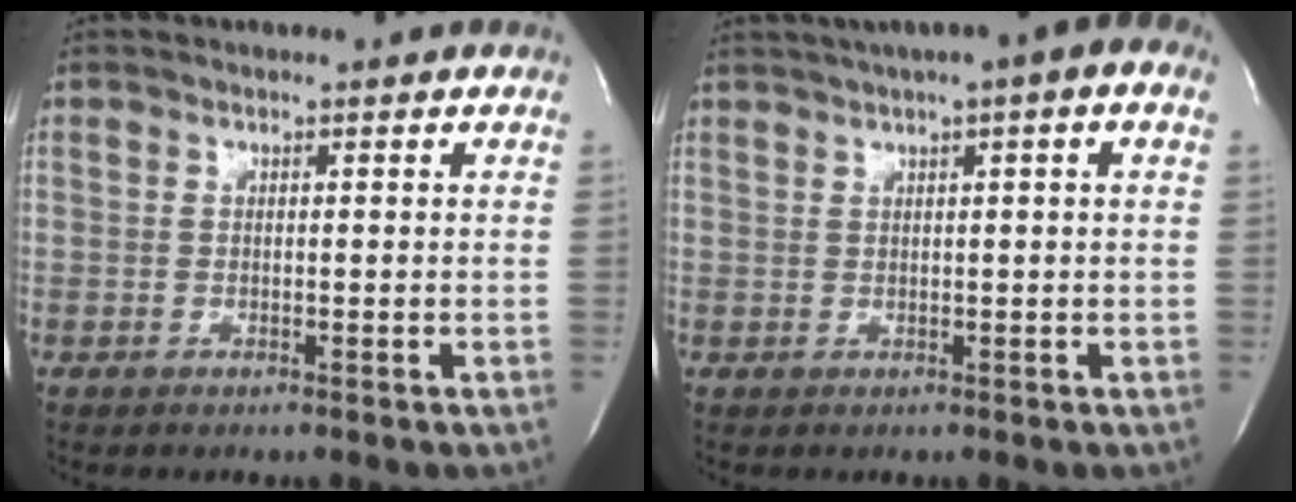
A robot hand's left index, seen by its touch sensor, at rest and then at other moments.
{"total": 8.4, "force": [4.6, 0.8, 7.0], "torque": [-0.104, 0.037, 0.062]}